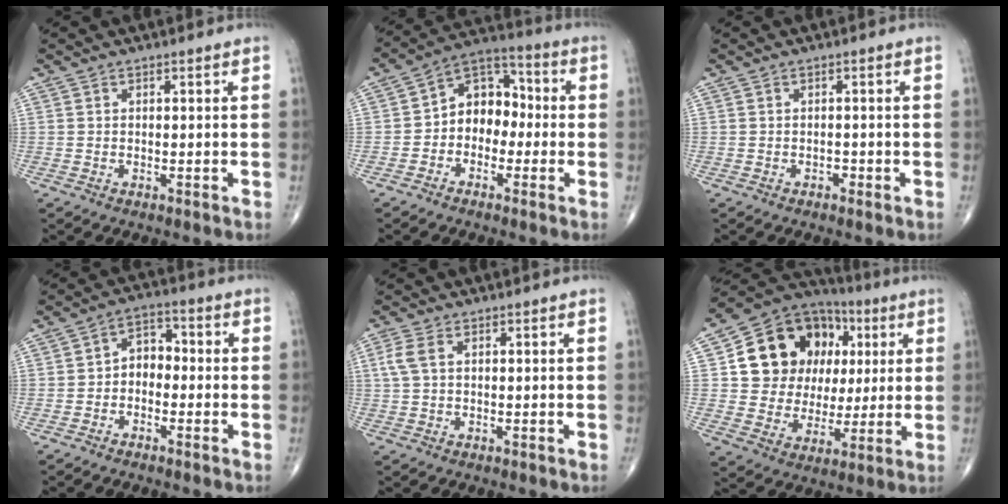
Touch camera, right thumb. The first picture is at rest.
{"total": 9.8, "force": [-1.2, 7.4, 6.3], "torque": [-0.060, 0.044, -0.040]}
{"total": 0.8, "force": [-0.5, 0.6, 0.3], "torque": [-0.002, 0.002, -0.011]}
{"total": 5.2, "force": [-1.0, 3.7, 3.4], "torque": [-0.034, 0.029, -0.033]}
{"total": 3.4, "force": [0.9, 1.9, 2.7], "torque": [-0.078, 0.013, 0.019]}
{"total": 20.0, "force": [4.9, 16.0, 10.9], "torque": [-0.135, 0.027, 0.093]}